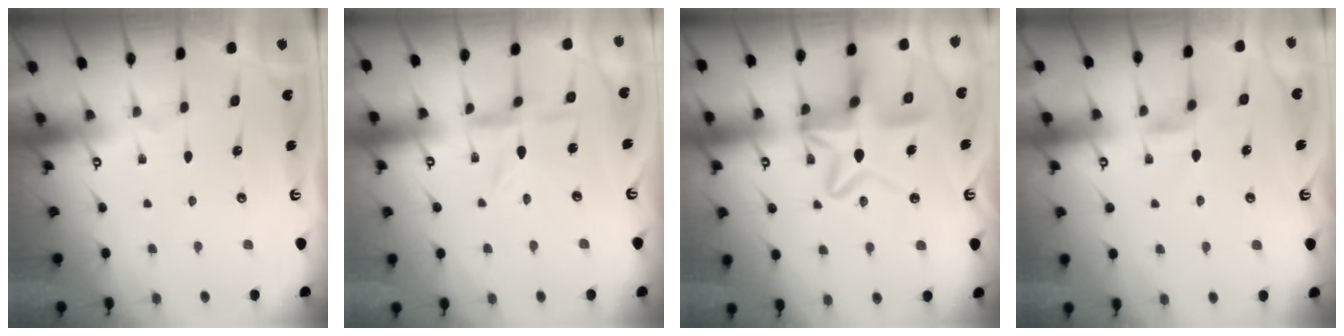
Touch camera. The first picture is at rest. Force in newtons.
{"total": 2.4, "press": 2.4, "slide": 0.3}
{"total": 12.2, "press": 12.1, "slide": 1.2}
{"total": 1.9, "press": 1.9, "slide": 0.3}